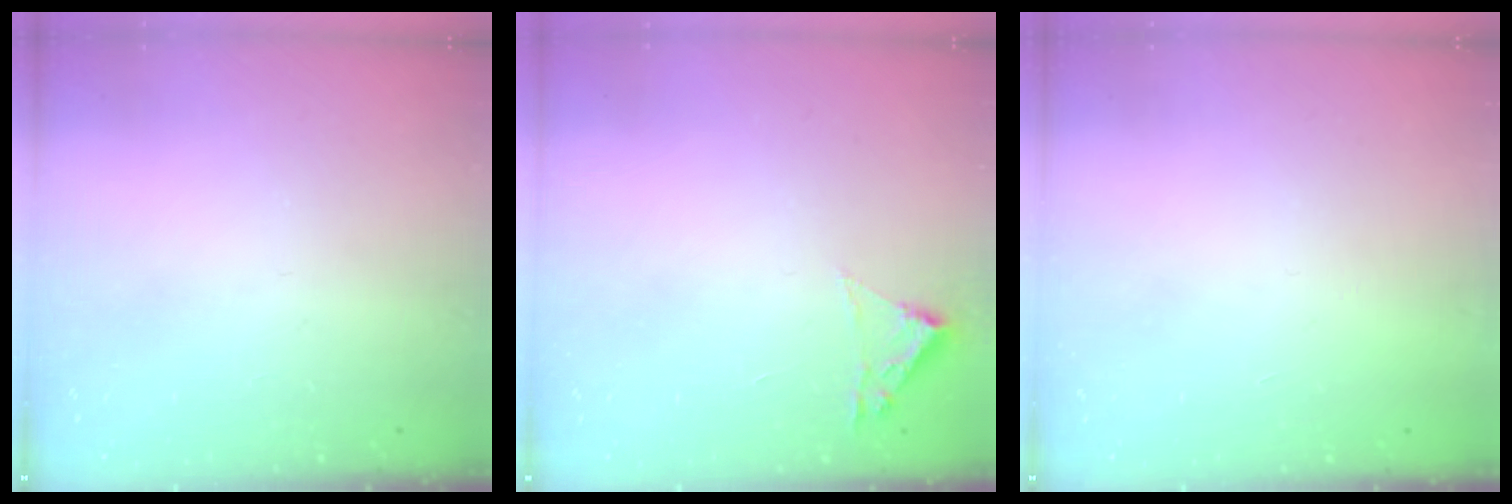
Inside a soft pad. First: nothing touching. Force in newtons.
{"total": 1.8, "press": 1.8, "slide": 0.2}
{"total": 1.5, "press": 1.5, "slide": 0.1}